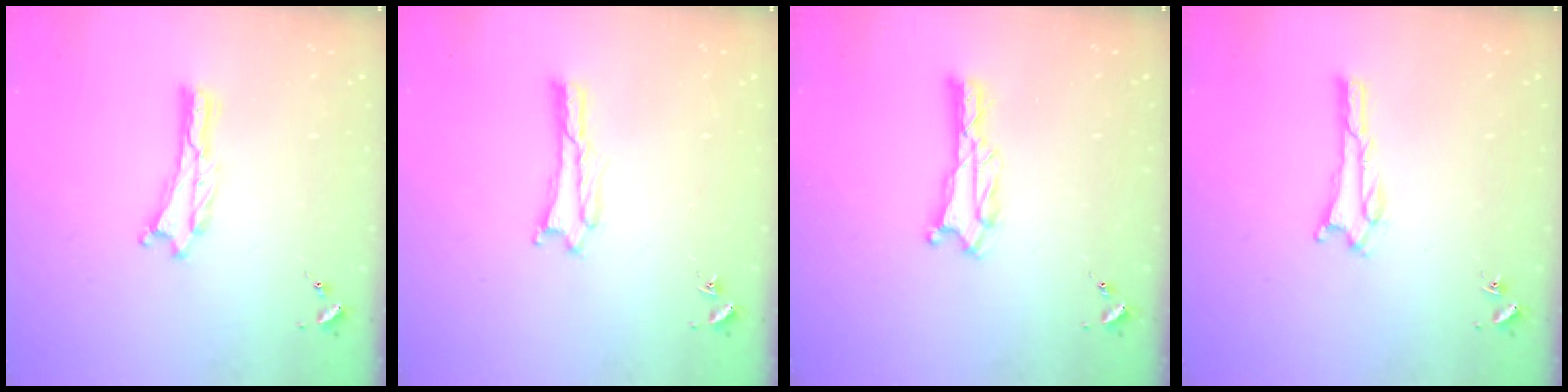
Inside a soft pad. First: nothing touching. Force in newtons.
{"total": 1.7, "press": 1.7, "slide": 0.1}
{"total": 0.7, "press": 0.7, "slide": 0.1}
{"total": 1.1, "press": 1.0, "slide": 0.1}